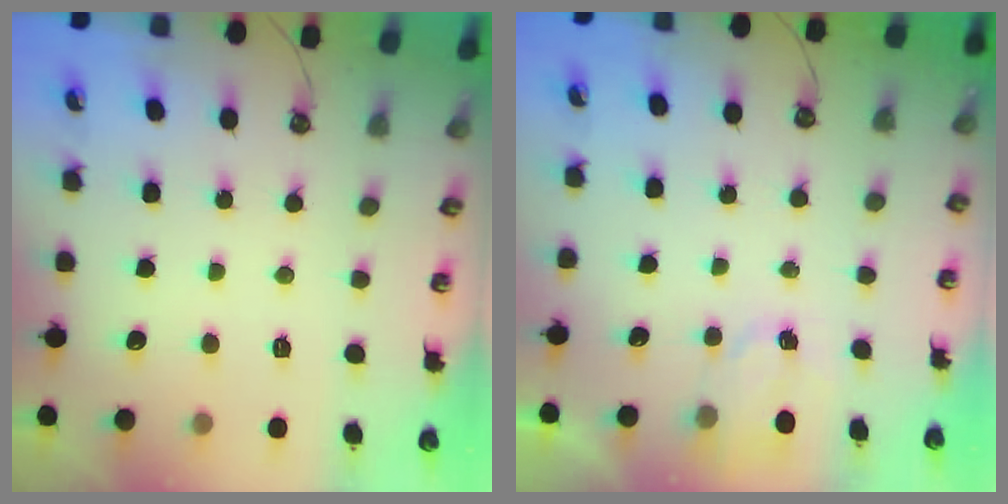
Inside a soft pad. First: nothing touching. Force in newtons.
{"total": 2.4, "press": 2.4, "slide": 0.3}